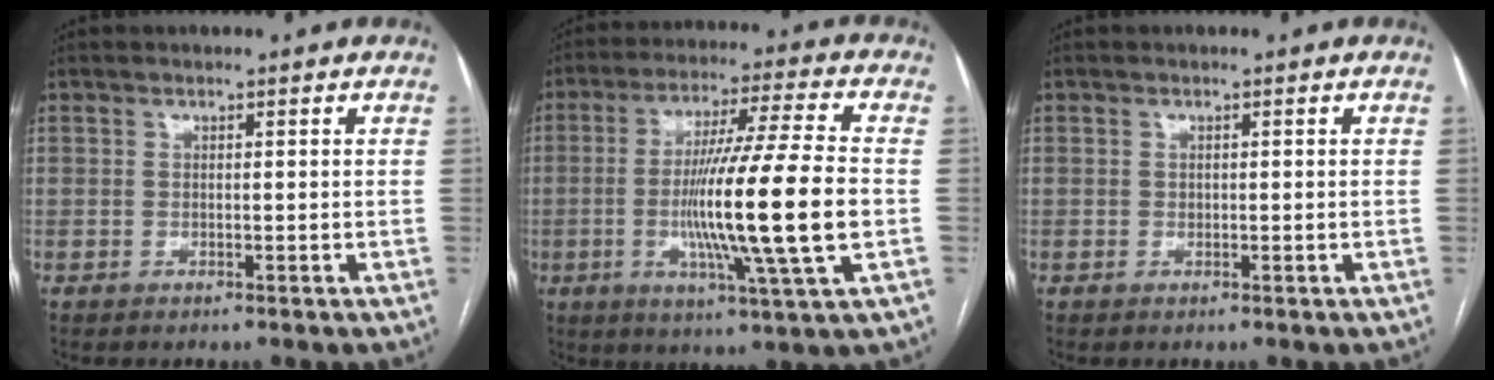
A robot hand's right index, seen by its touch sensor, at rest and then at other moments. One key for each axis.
{"total": 17.5, "fx": -2.4, "fy": -0.9, "fz": 17.3, "tx": -0.313, "ty": -0.013, "tz": -0.048}
{"total": 0.0}